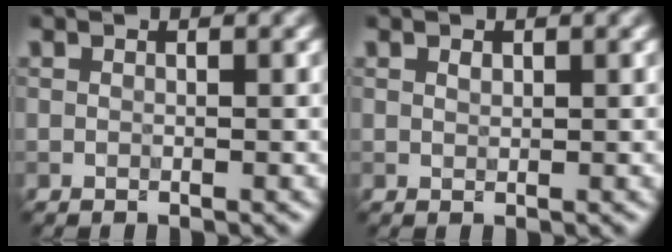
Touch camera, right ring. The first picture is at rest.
{"total": 0.7, "force": [-0.3, -0.3, -0.5], "torque": [0.000, 0.007, 0.011]}